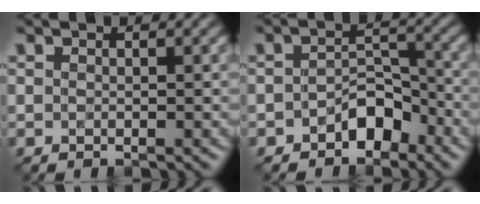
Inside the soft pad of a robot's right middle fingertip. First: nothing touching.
{"total": 2.9, "force": [-1.9, 1.6, 1.5], "torque": [-0.016, 0.015, -0.031]}